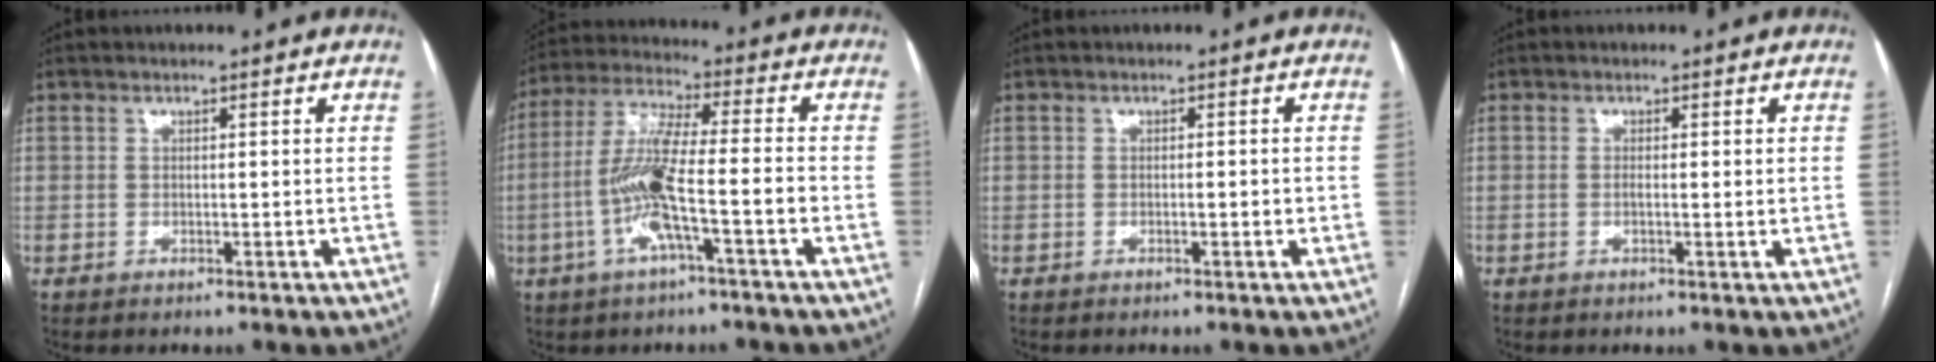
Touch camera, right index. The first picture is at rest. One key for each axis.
{"total": 10.6, "fx": -3.3, "fy": 0.7, "fz": 10.1, "tx": -0.208, "ty": 0.011, "tz": -0.066}
{"total": 1.2, "fx": -0.3, "fy": 0.3, "fz": 1.1, "tx": -0.015, "ty": 0.001, "tz": -0.004}
{"total": 2.2, "fx": -0.1, "fy": 0.5, "fz": 2.1, "tx": -0.036, "ty": -0.001, "tz": 0.000}